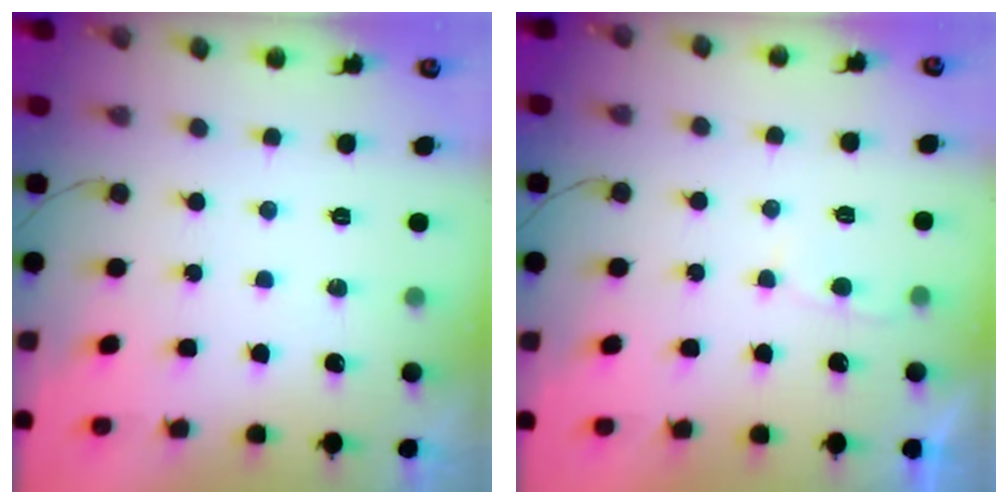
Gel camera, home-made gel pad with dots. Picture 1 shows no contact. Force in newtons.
{"total": 2.4, "press": 2.4, "slide": 0.4}